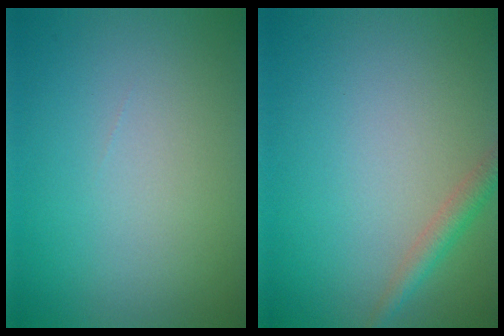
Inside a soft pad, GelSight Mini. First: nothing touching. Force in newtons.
{"total": 2.0, "press": 2.0, "slide": 0.1}